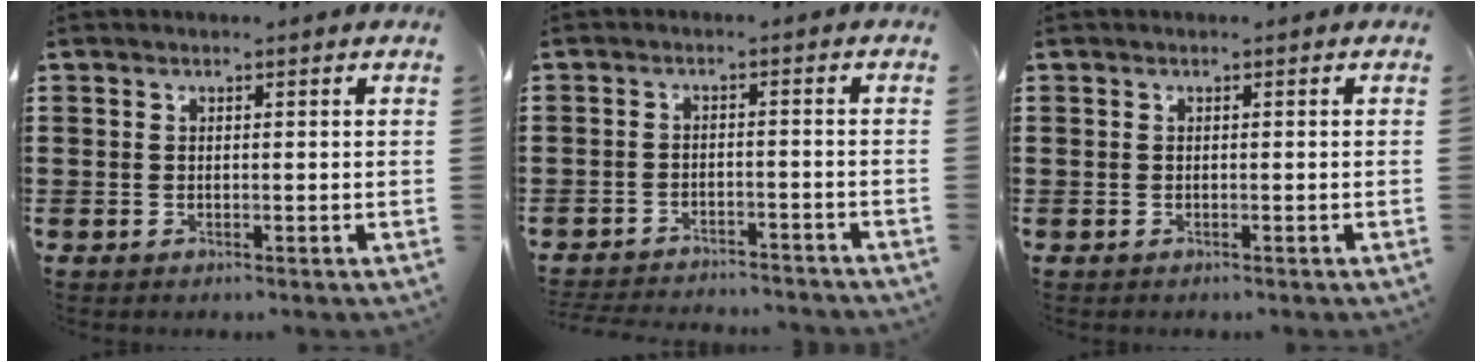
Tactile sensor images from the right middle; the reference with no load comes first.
{"total": 3.1, "force": [-3.1, 0.1, 0.1], "torque": [-0.006, 0.001, -0.066]}
{"total": 0.0}